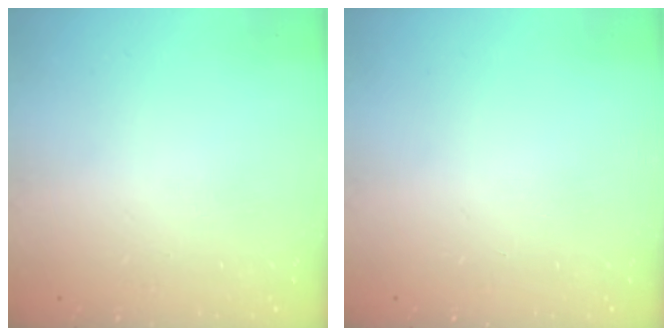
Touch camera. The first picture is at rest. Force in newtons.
{"total": 0.0}